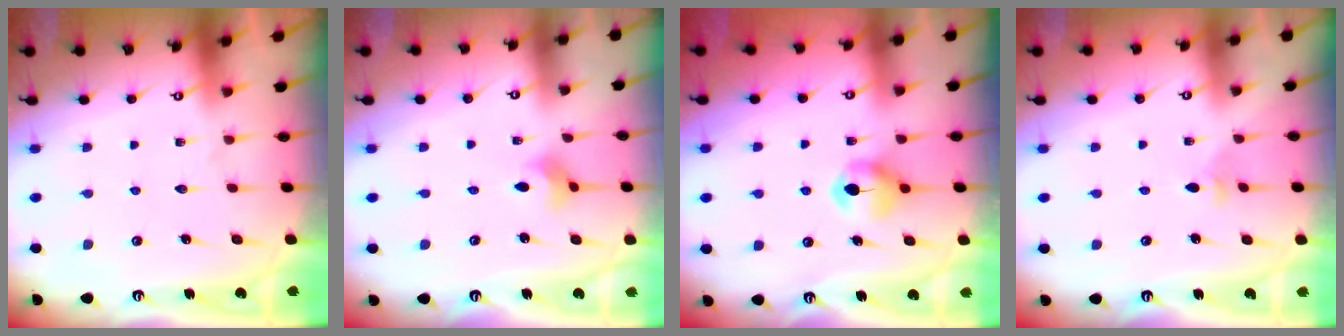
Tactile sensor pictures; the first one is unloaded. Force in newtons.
{"total": 2.8, "press": 2.7, "slide": 0.4}
{"total": 6.5, "press": 6.5, "slide": 0.5}
{"total": 2.5, "press": 2.4, "slide": 0.6}